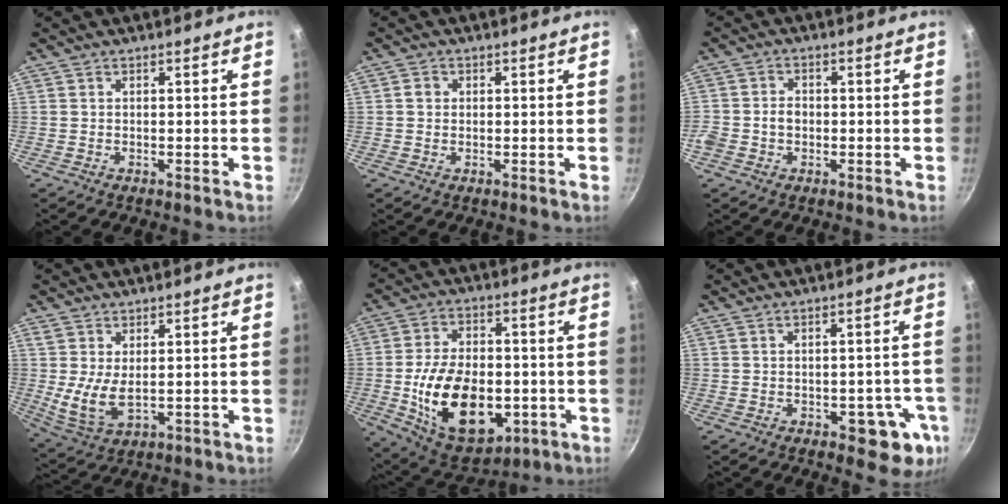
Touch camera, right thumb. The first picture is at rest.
{"total": 1.7, "force": [0.3, 1.6, 0.7], "torque": [-0.008, 0.003, 0.001]}
{"total": 3.9, "force": [-1.1, 3.2, 1.9], "torque": [-0.032, 0.020, -0.025]}
{"total": 7.0, "force": [0.8, 3.7, 5.8], "torque": [-0.109, -0.019, 0.027]}
{"total": 20.9, "force": [-3.9, 13.1, 15.8], "torque": [-0.244, 0.010, -0.049]}
{"total": 8.9, "force": [-3.0, 4.8, 6.9], "torque": [-0.032, 0.016, -0.033]}